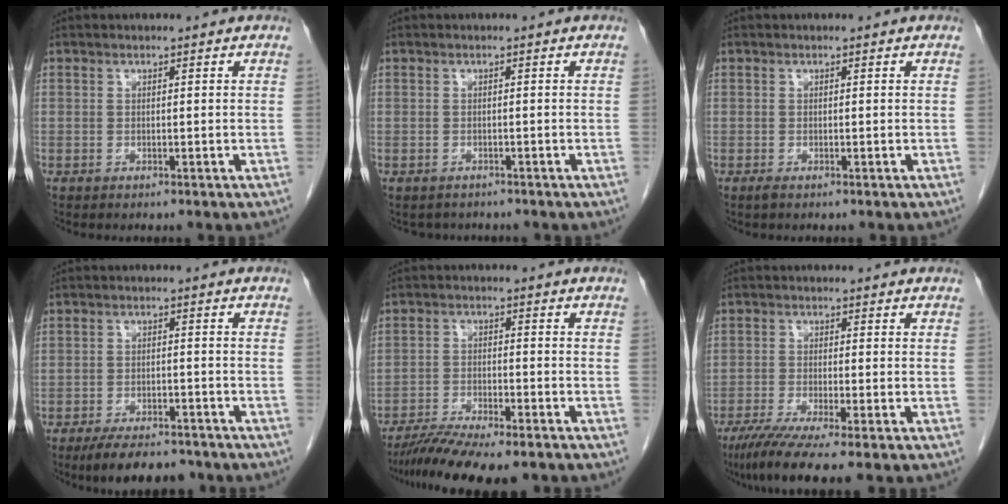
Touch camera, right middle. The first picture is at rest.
{"total": 2.6, "force": [-2.2, 1.2, 0.1], "torque": [-0.004, 0.000, -0.032]}
{"total": 0.5, "force": [-0.4, 0.1, 0.4], "torque": [-0.009, -0.002, -0.006]}
{"total": 8.4, "force": [-7.0, 2.7, 3.8], "torque": [-0.055, -0.006, -0.108]}
{"total": 10.7, "force": [-8.8, 1.2, 5.9], "torque": [-0.093, -0.020, -0.142]}
{"total": 8.2, "force": [-5.8, -0.3, 5.8], "torque": [-0.093, -0.022, -0.096]}